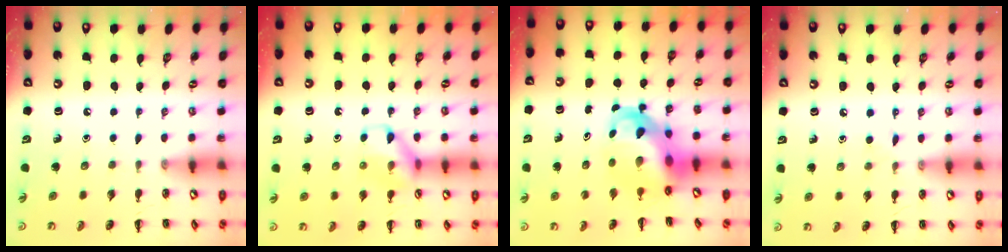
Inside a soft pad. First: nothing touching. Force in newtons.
{"total": 9.6, "press": 9.6, "slide": 0.3}
{"total": 6.5, "press": 6.2, "slide": 1.8}
{"total": 2.9, "press": 2.8, "slide": 0.9}